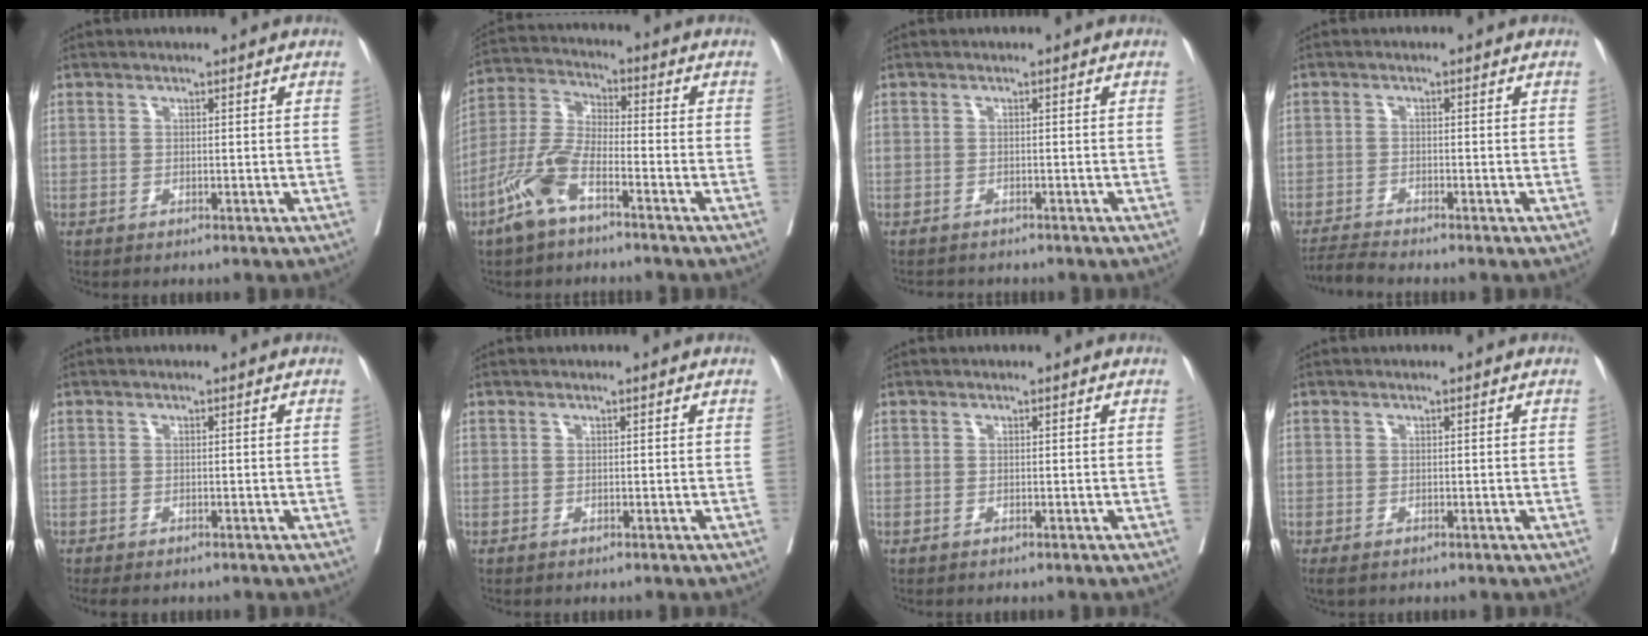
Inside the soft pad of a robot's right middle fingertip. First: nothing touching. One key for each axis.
{"total": 8.7, "fx": -5.2, "fy": 2.5, "fz": 6.5, "tx": -0.156, "ty": -0.003, "tz": -0.113}
{"total": 2.6, "fx": -2.4, "fy": 0.8, "fz": 0.5, "tx": -0.007, "ty": -0.005, "tz": -0.034}
{"total": 2.7, "fx": -2.5, "fy": -1.1, "fz": 0.2, "tx": -0.011, "ty": -0.016, "tz": -0.050}
{"total": 2.7, "fx": -2.2, "fy": 0.9, "fz": 1.2, "tx": -0.016, "ty": -0.008, "tz": -0.029}
{"total": 0.0}
{"total": 0.0}
{"total": 1.7, "fx": -1.2, "fy": 0.8, "fz": 0.9, "tx": -0.014, "ty": -0.005, "tz": -0.017}